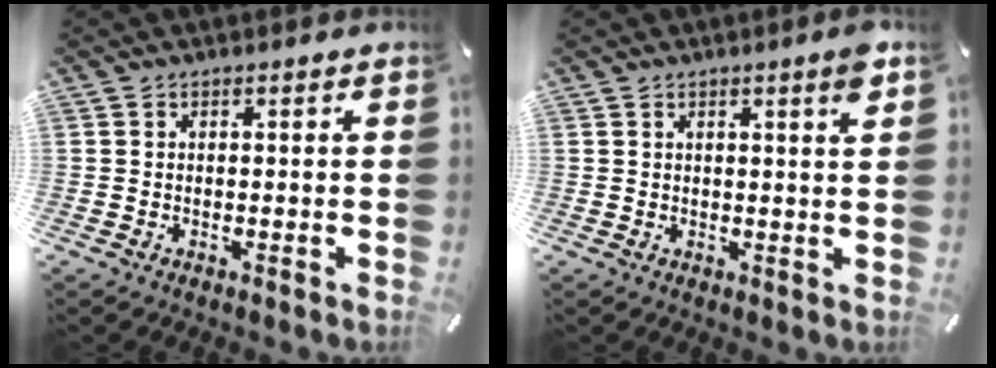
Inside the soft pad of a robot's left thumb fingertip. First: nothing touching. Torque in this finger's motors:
{"motor_torque": [0.11, -0.20, 0.21, 0.27, -0.06]}